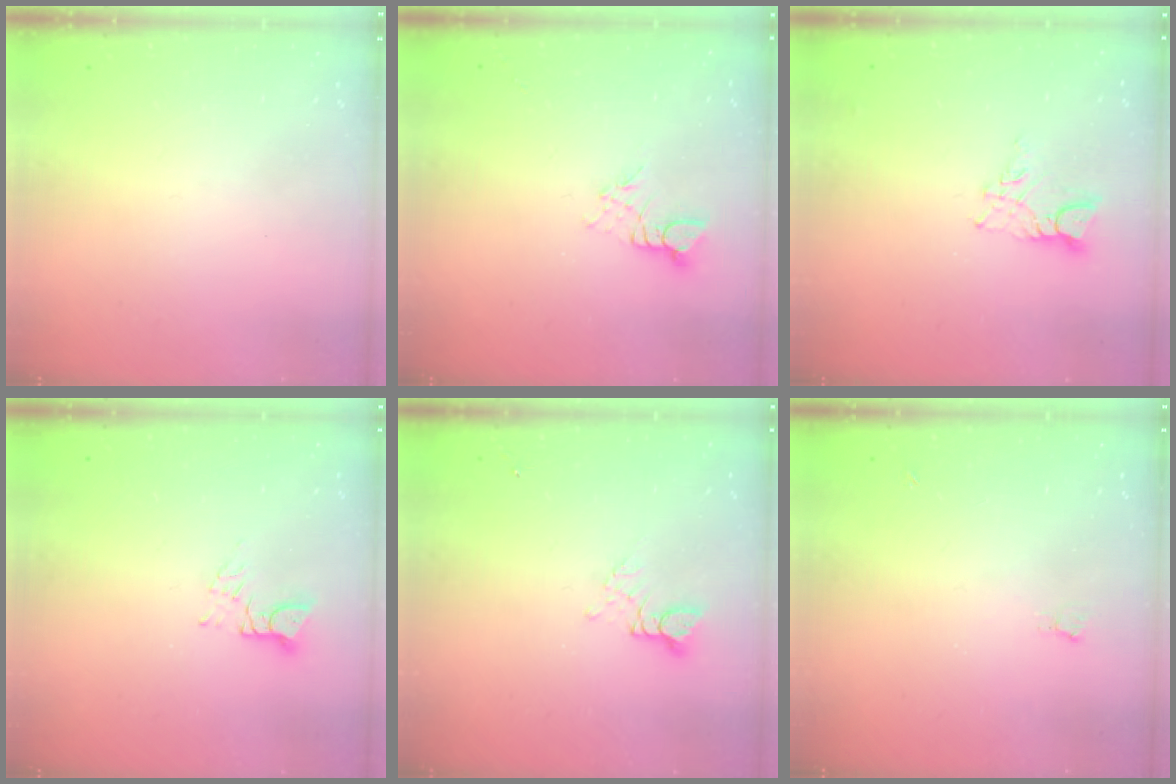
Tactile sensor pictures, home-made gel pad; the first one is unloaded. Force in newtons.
{"total": 2.3, "press": 2.3, "slide": 0.2}
{"total": 6.3, "press": 6.3, "slide": 0.4}
{"total": 3.1, "press": 3.1, "slide": 0.3}
{"total": 2.8, "press": 2.8, "slide": 0.3}
{"total": 2.4, "press": 2.4, "slide": 0.5}